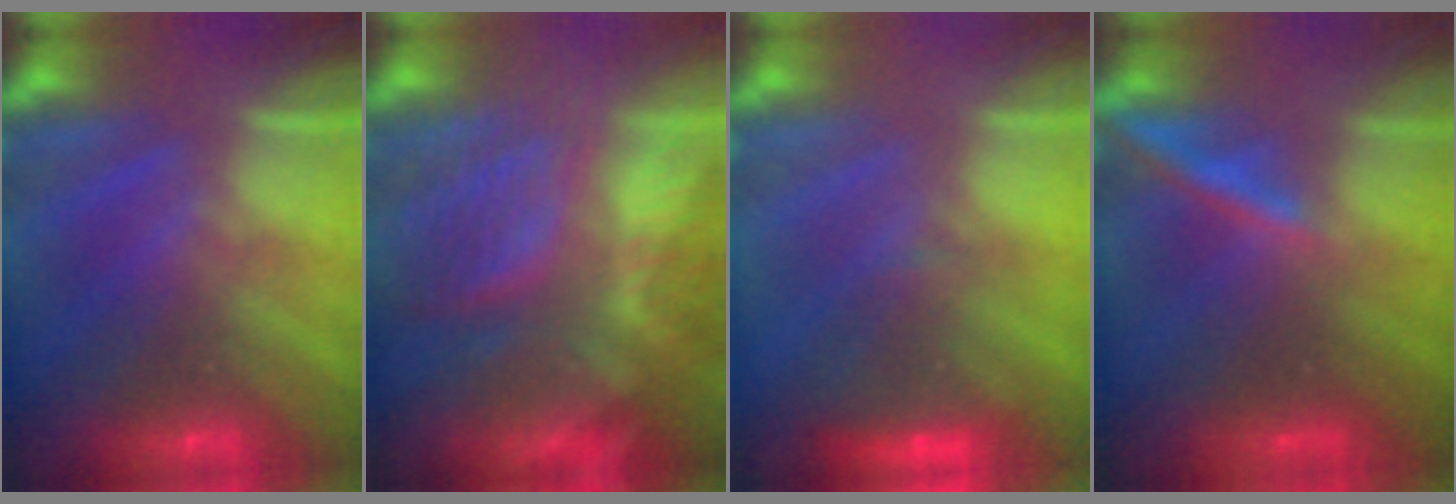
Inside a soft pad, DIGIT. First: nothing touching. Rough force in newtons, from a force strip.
{"total": 8.0}
{"total": 5.8}
{"total": 1.9}